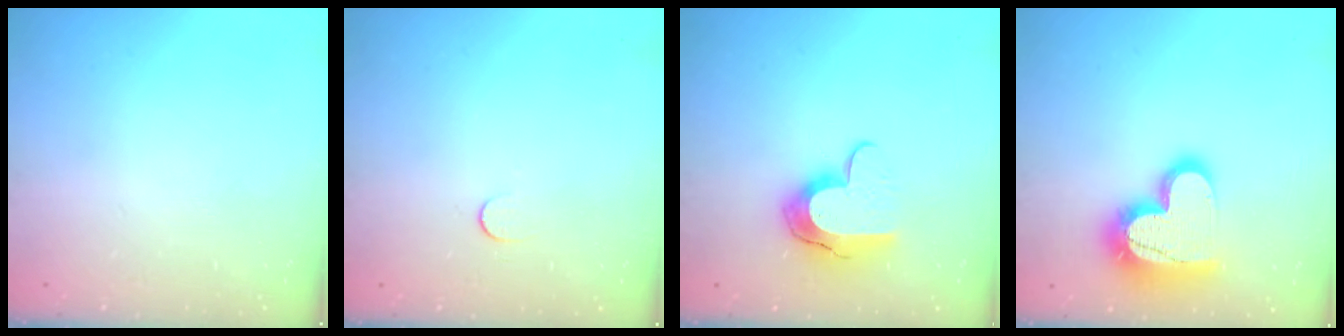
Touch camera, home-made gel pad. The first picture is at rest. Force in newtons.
{"total": 3.7, "press": 3.7, "slide": 0.4}
{"total": 10.8, "press": 10.7, "slide": 0.7}
{"total": 18.1, "press": 18.1, "slide": 1.4}